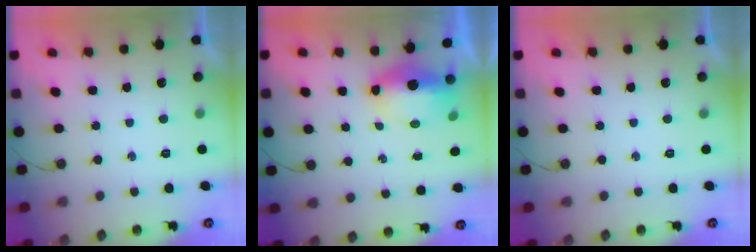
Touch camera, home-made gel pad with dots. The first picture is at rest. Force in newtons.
{"total": 15.3, "press": 9.2, "slide": 12.2}
{"total": 0.0}